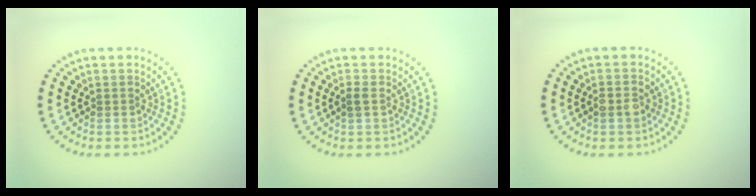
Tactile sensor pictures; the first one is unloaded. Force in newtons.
{"total": 1.0, "press": 0.9, "slide": 0.1}
{"total": 1.7, "press": 1.7, "slide": 0.1}